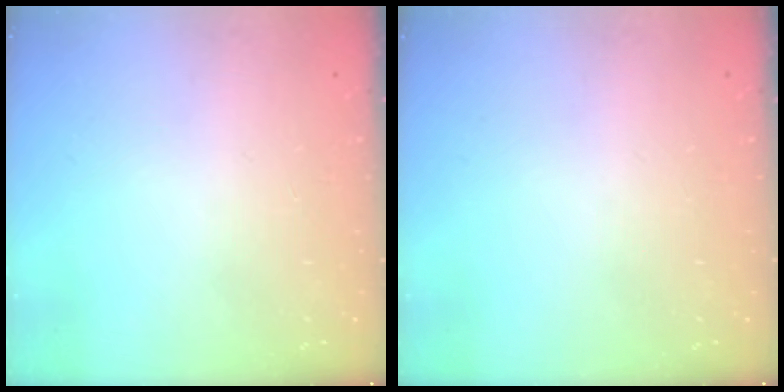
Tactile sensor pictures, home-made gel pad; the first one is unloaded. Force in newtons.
{"total": 0.0}